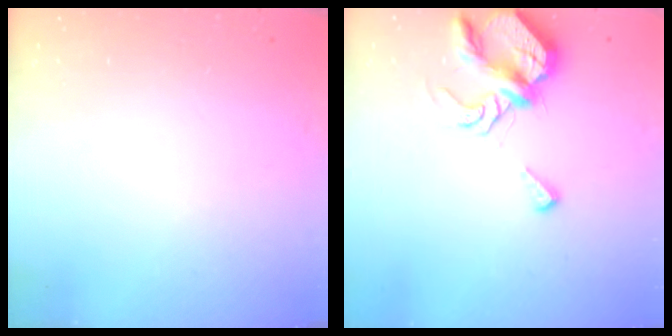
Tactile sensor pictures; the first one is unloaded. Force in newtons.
{"total": 7.5, "press": 7.5, "slide": 0.8}